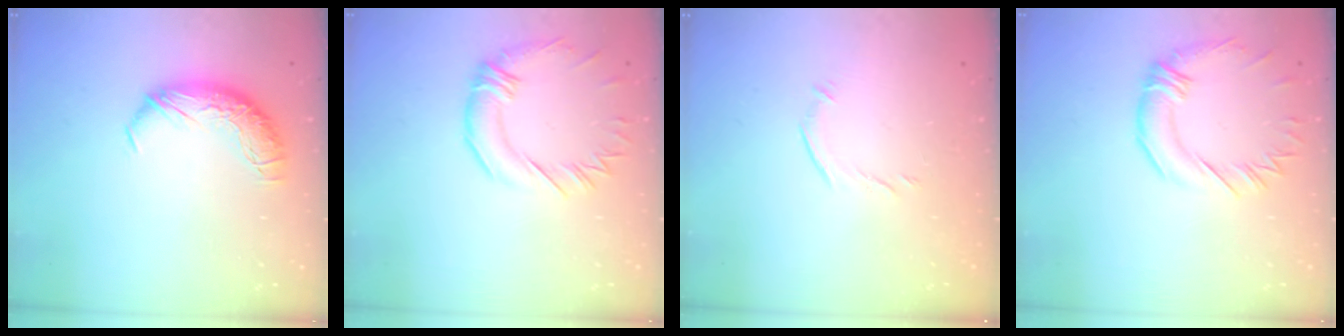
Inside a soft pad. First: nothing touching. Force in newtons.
{"total": 1.5, "press": 0.9, "slide": 1.1}
{"total": 7.5, "press": 7.5, "slide": 0.6}
{"total": 1.5, "press": 0.9, "slide": 1.1}